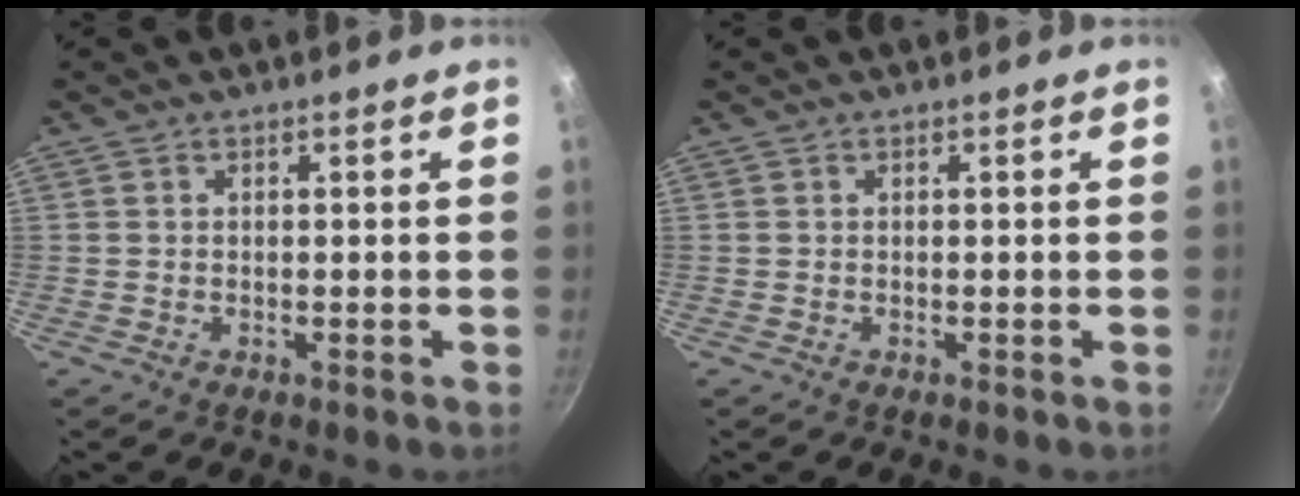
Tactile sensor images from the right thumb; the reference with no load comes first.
{"total": 0.0}